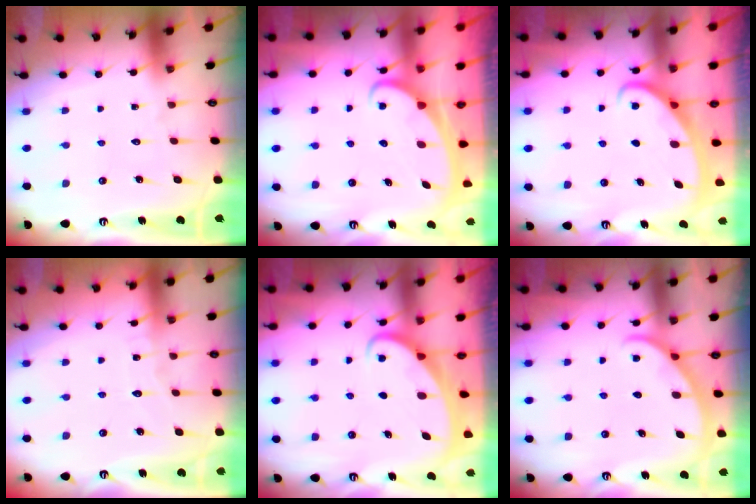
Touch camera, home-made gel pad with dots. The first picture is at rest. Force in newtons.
{"total": 2.3, "press": 2.3, "slide": 0.2}
{"total": 2.8, "press": 2.8, "slide": 0.4}
{"total": 5.0, "press": 5.0, "slide": 0.4}
{"total": 2.1, "press": 2.1, "slide": 0.0}
{"total": 1.9, "press": 1.9, "slide": 0.2}